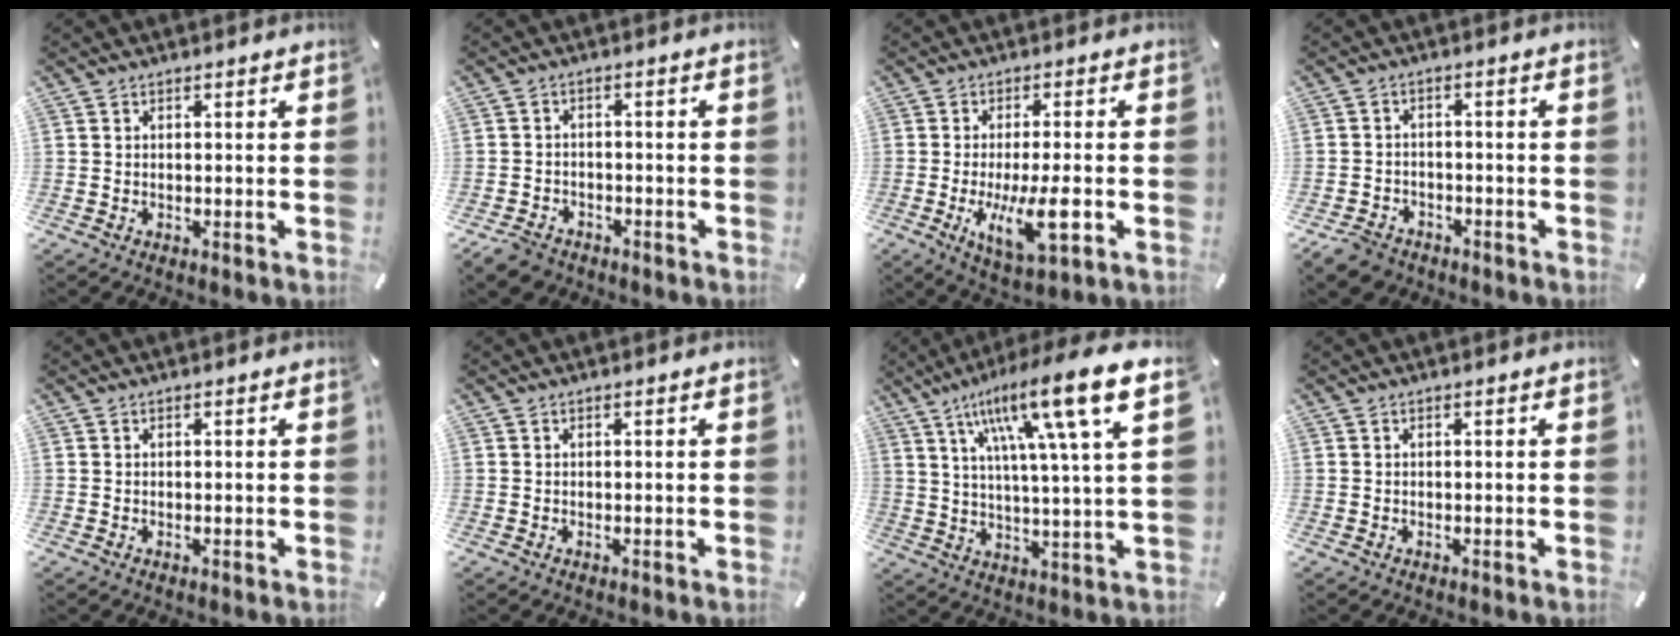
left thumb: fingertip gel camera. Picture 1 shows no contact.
{"total": 4.2, "force": [-3.3, 2.5, 0.8], "torque": [-0.024, 0.017, -0.066]}
{"total": 12.3, "force": [-2.9, 3.6, 11.4], "torque": [-0.216, -0.018, -0.047]}
{"total": 5.0, "force": [-3.9, 3.0, 1.0], "torque": [-0.031, 0.019, -0.078]}
{"total": 0.0}
{"total": 0.0}
{"total": 18.5, "force": [9.7, 2.5, 15.5], "torque": [-0.254, -0.041, 0.140]}
{"total": 0.0}